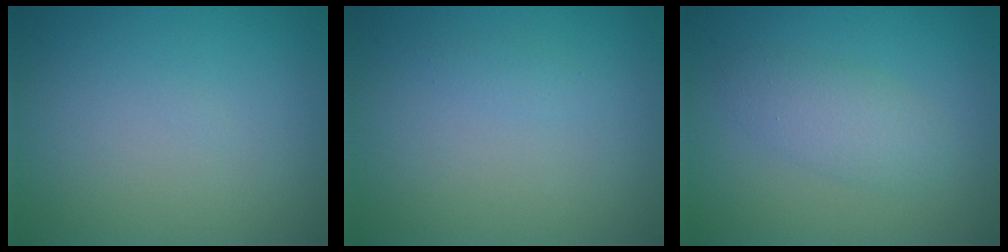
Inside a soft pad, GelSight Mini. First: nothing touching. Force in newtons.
{"total": 0.6, "press": 0.6, "slide": 0.0}
{"total": 2.8, "press": 2.8, "slide": 0.1}